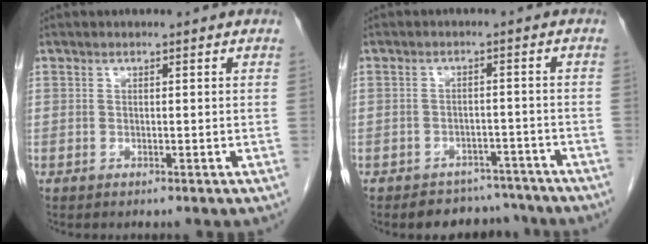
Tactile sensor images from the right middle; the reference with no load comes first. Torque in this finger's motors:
{"motor_torque": [0.33, -0.27, 0.04, 0.00]}